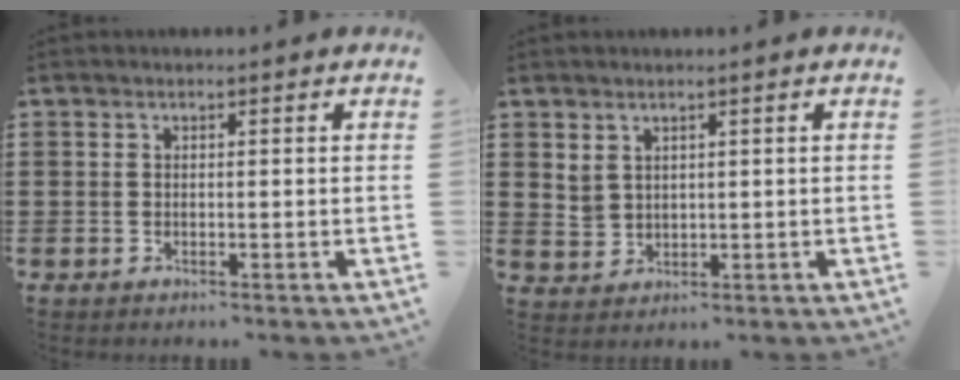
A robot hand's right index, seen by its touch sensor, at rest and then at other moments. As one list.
[{"total": 2.5, "force": [1.9, 1.6, 0.5], "torque": [-0.017, 0.006, 0.037]}]